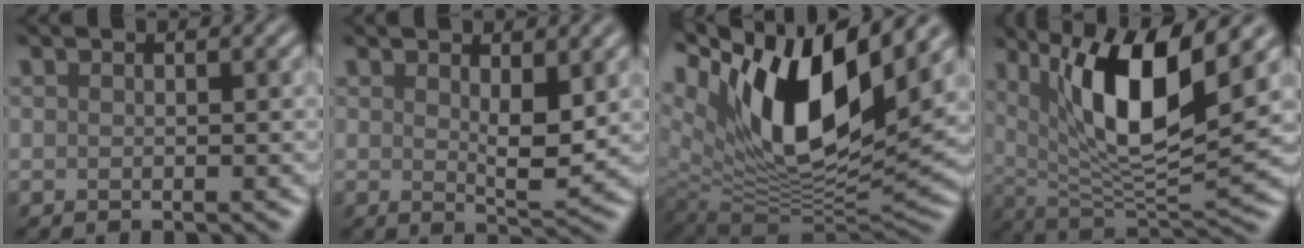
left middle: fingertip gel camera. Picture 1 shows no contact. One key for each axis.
{"total": 3.1, "fx": 1.0, "fy": 1.0, "fz": 2.7, "tx": -0.046, "ty": -0.008, "tz": 0.019}
{"total": 15.4, "fx": 6.3, "fy": 6.8, "fz": 12.3, "tx": -0.220, "ty": 0.003, "tz": 0.107}
{"total": 10.4, "fx": 4.1, "fy": 3.0, "fz": 9.0, "tx": -0.147, "ty": -0.013, "tz": 0.077}